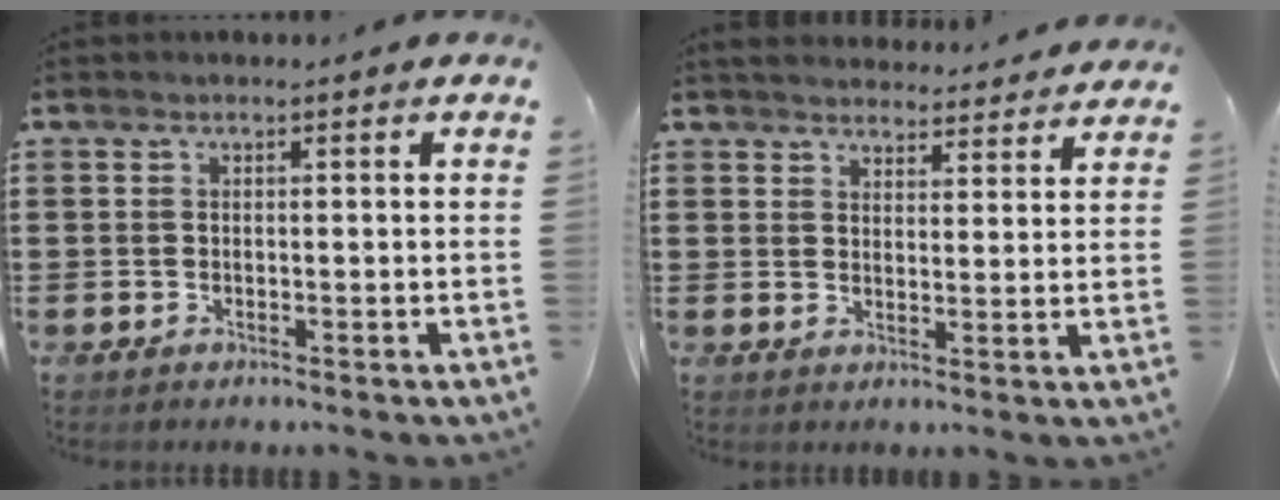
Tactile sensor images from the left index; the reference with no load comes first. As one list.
[{"total": 3.9, "force": [3.9, 0.3, 0.2], "torque": [-0.017, -0.018, 0.071]}]